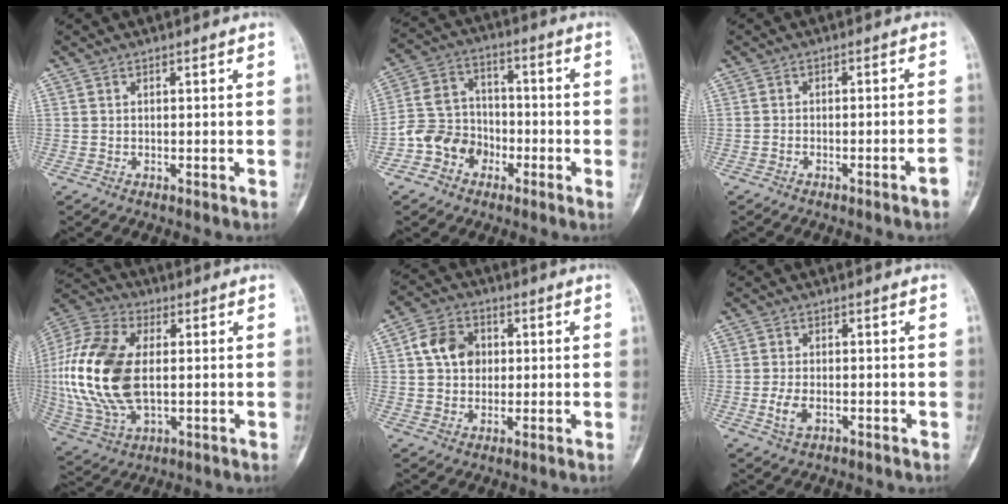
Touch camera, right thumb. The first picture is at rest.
{"total": 9.9, "force": [-4.3, 8.0, 3.9], "torque": [-0.046, 0.045, -0.088]}
{"total": 3.2, "force": [-2.0, 0.0, 2.5], "torque": [-0.035, 0.016, -0.030]}
{"total": 21.6, "force": [0.7, 12.3, 17.7], "torque": [-0.390, -0.001, 0.019]}
{"total": 8.5, "force": [1.3, 6.8, 5.0], "torque": [-0.064, 0.009, 0.016]}
{"total": 3.6, "force": [-1.2, 1.9, 2.8], "torque": [-0.060, 0.001, -0.020]}